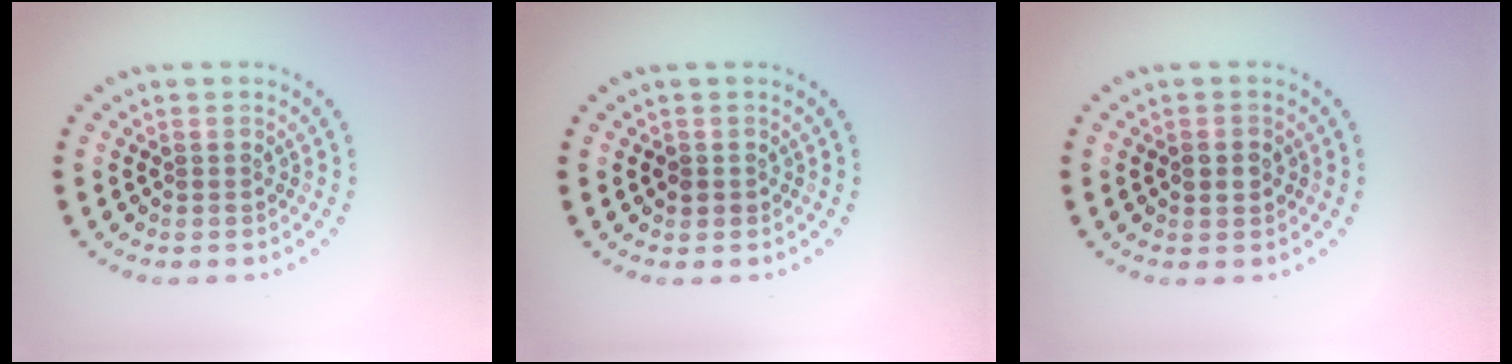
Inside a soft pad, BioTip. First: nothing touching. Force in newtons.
{"total": 1.0, "press": 1.0, "slide": 0.3}
{"total": 2.0, "press": 2.0, "slide": 0.1}